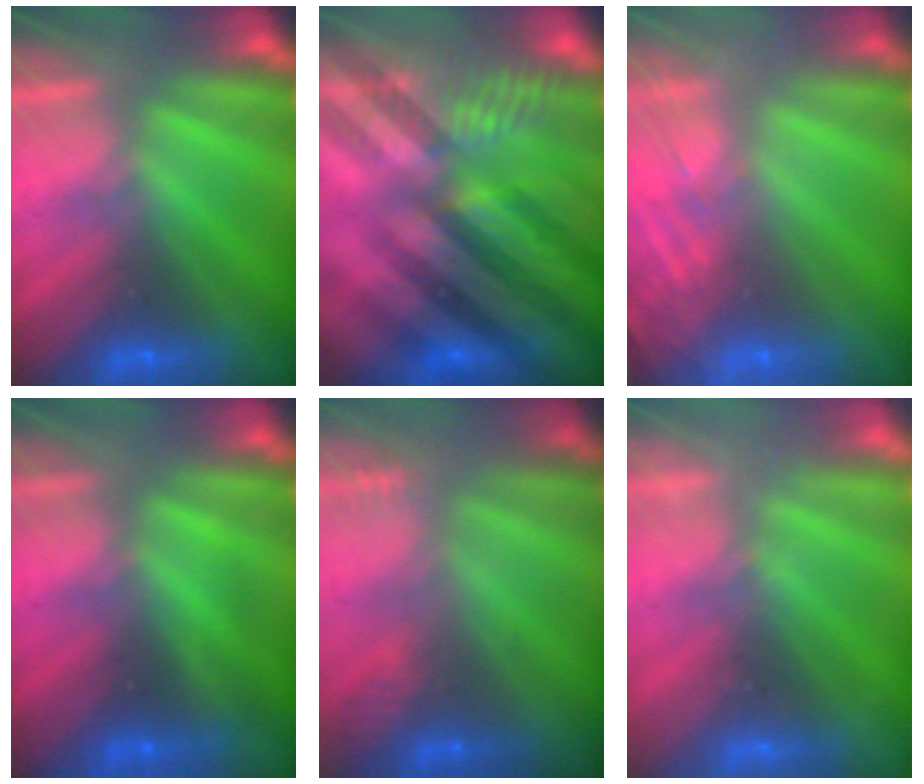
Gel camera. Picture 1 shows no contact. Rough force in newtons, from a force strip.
{"total": 7.2}
{"total": 8.3}
{"total": 1.7}
{"total": 2.9}
{"total": 2.1}